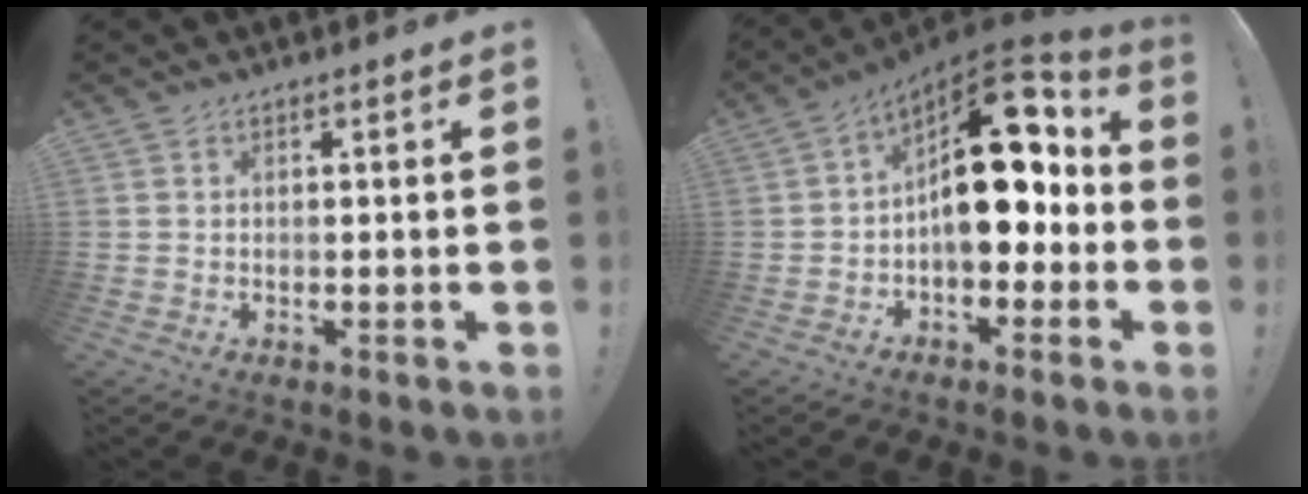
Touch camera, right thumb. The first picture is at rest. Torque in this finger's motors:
{"motor_torque": [1.07, 1.91, 0.51, -0.16, 0.30]}